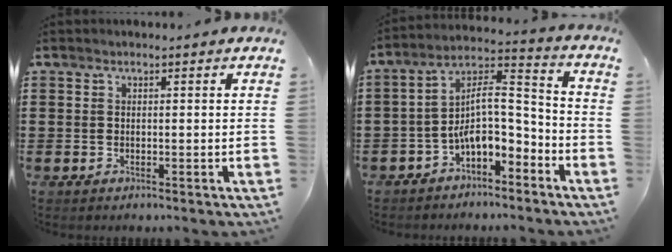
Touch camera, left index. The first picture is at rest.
{"total": 8.0, "force": [-3.9, 3.8, 5.8], "torque": [-0.127, -0.005, -0.082]}